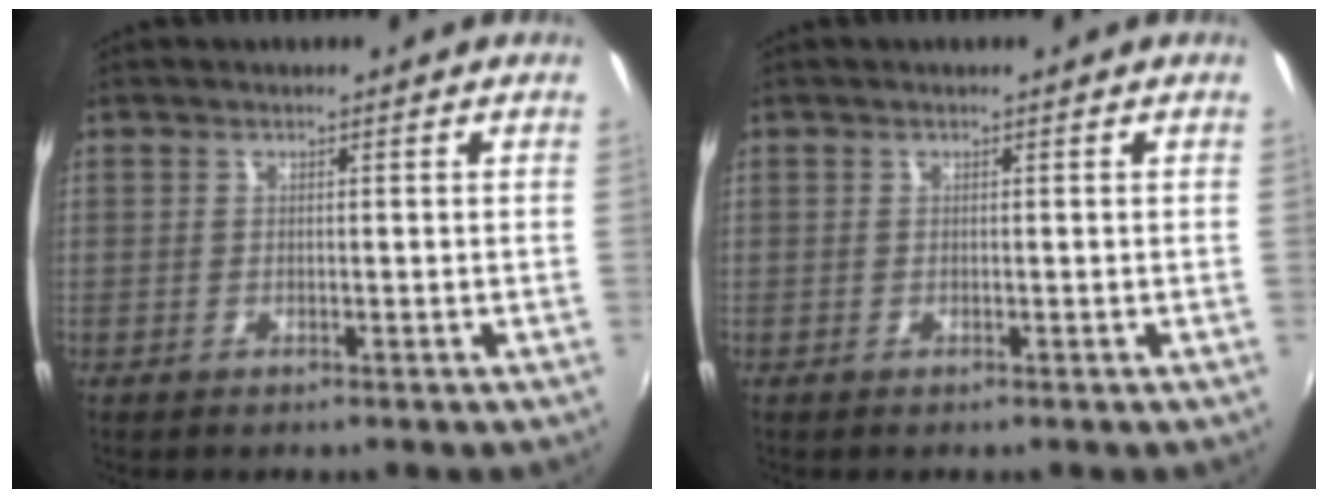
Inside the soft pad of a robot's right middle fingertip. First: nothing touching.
{"total": 0.0}